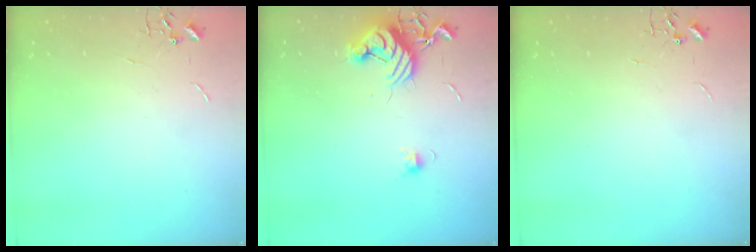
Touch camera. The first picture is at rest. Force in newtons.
{"total": 12.1, "press": 12.0, "slide": 1.3}
{"total": 0.0}